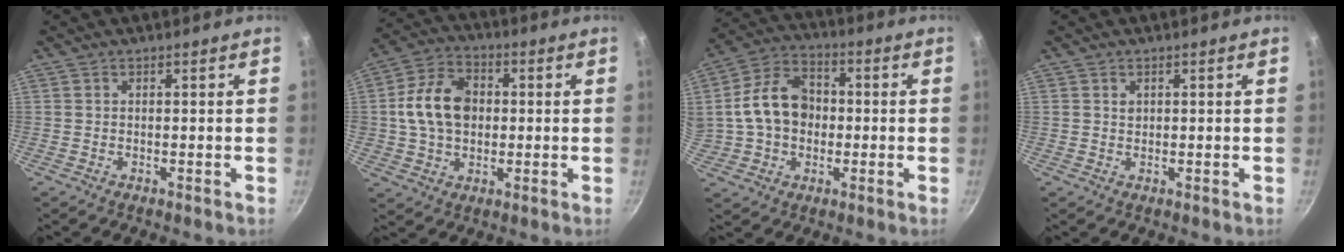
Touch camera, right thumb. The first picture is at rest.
{"total": 12.8, "force": [1.0, 9.5, 8.5], "torque": [-0.134, 0.016, 0.008]}
{"total": 12.7, "force": [0.2, 9.8, 8.1], "torque": [-0.122, 0.025, -0.004]}
{"total": 1.0, "force": [0.4, 0.8, 0.4], "torque": [-0.004, 0.000, 0.008]}